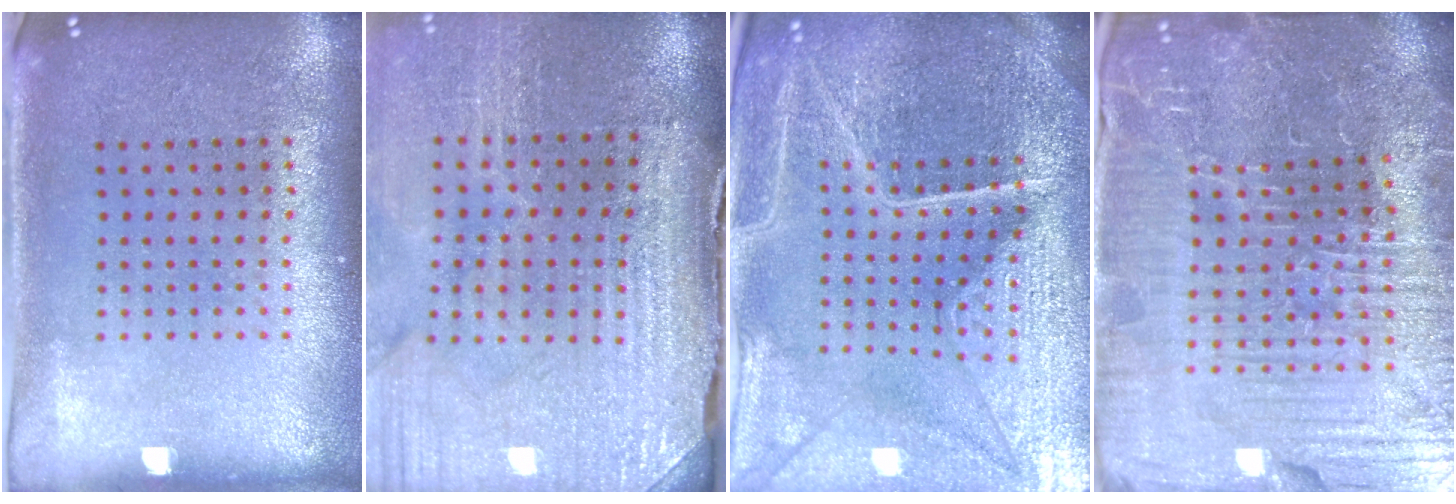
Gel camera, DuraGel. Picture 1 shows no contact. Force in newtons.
{"total": 4.0, "press": 3.4, "slide": 2.0}
{"total": 5.8, "press": 5.3, "slide": 2.4}
{"total": 6.3, "press": 5.9, "slide": 2.4}